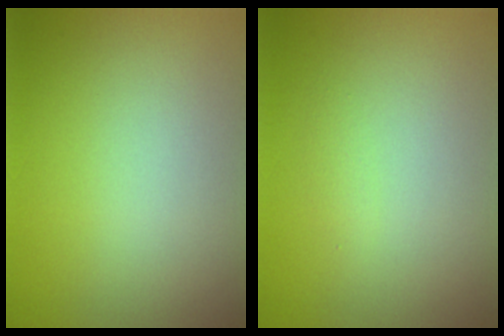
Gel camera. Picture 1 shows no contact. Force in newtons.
{"total": 0.6, "press": 0.6, "slide": 0.0}